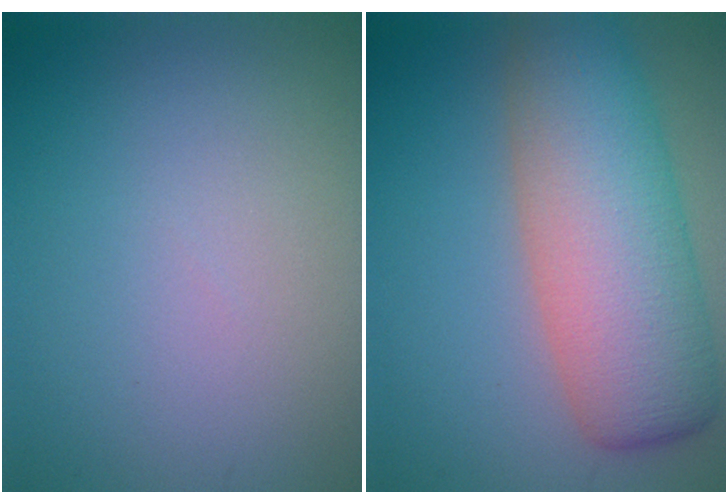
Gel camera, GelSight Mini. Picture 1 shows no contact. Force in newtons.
{"total": 9.2, "press": 9.2, "slide": 0.4}